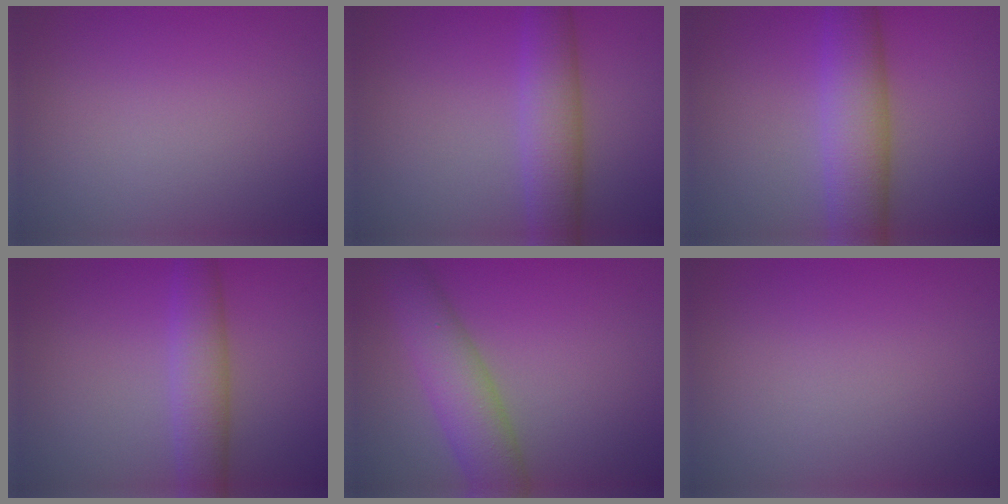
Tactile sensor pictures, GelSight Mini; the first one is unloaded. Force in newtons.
{"total": 4.5, "press": 4.5, "slide": 0.0}
{"total": 6.1, "press": 6.1, "slide": 0.1}
{"total": 3.9, "press": 3.9, "slide": 0.1}
{"total": 5.5, "press": 5.5, "slide": 0.3}
{"total": 0.0}